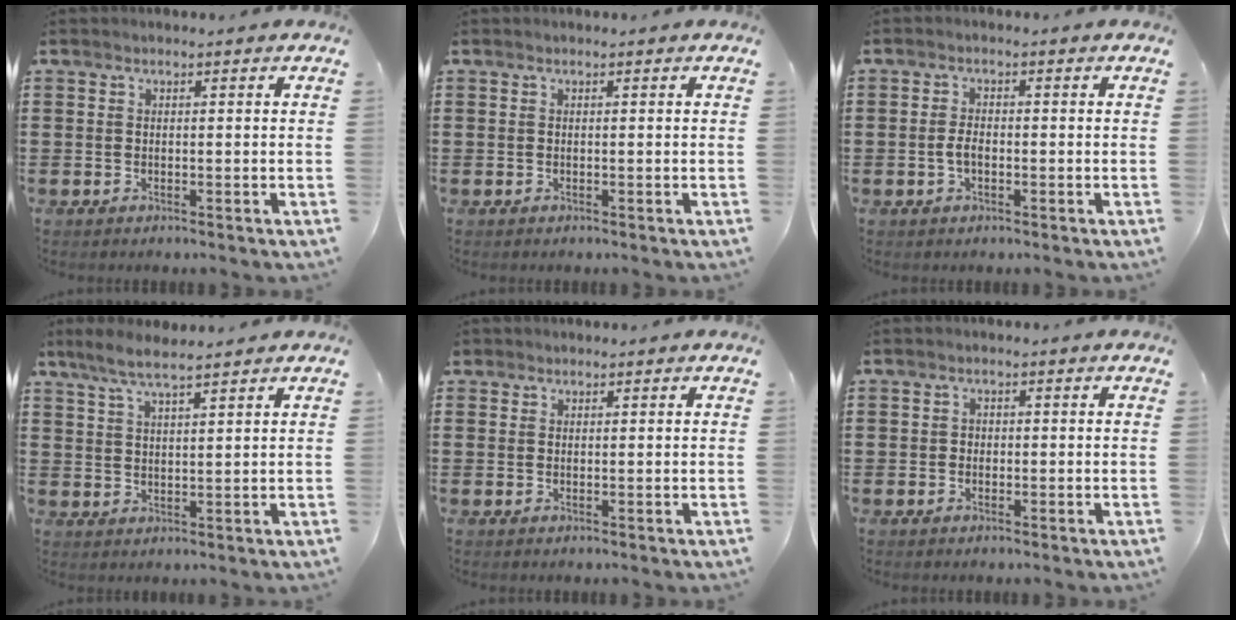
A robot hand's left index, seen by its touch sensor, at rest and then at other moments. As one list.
[{"total": 0.0}, {"total": 2.5, "force": [-0.5, 1.1, 2.2], "torque": [-0.057, -0.005, -0.014]}, {"total": 5.2, "force": [4.2, 0.6, 2.9], "torque": [-0.067, -0.004, 0.078]}, {"total": 0.8, "force": [0.6, 0.6, 0.1], "torque": [-0.006, 0.004, 0.012]}, {"total": 1.0, "force": [-0.4, 0.9, 0.3], "torque": [-0.008, 0.003, -0.009]}]